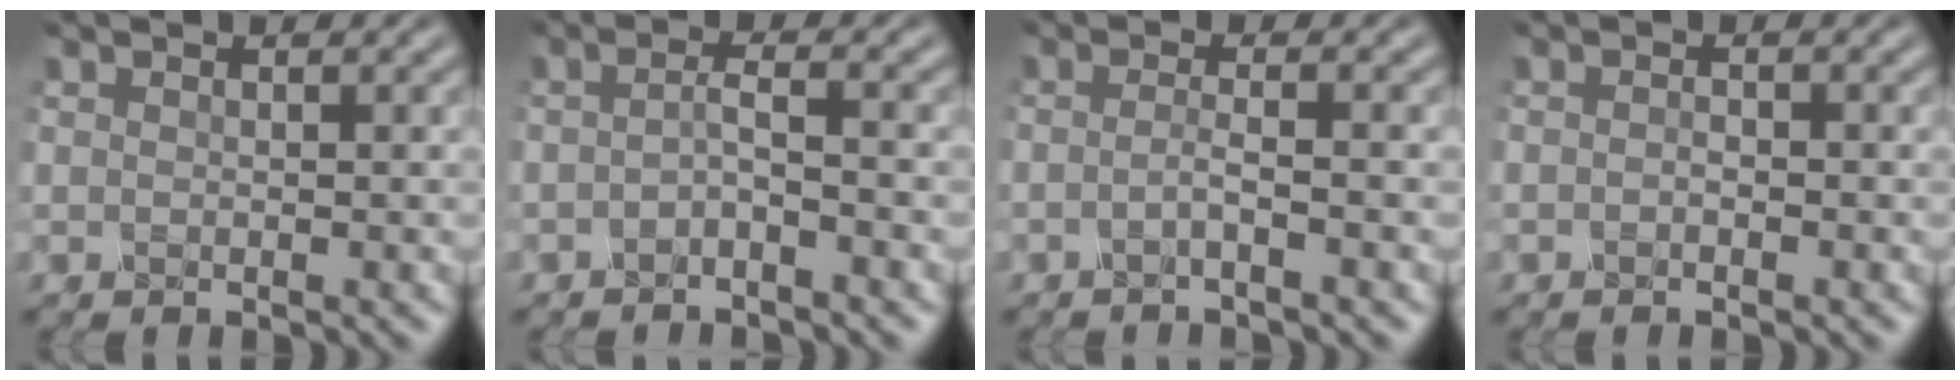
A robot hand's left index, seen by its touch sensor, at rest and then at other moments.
{"total": 1.8, "force": [-1.4, 0.1, 1.1], "torque": [-0.024, 0.000, -0.031]}
{"total": 1.6, "force": [-1.3, 0.2, 1.0], "torque": [-0.015, -0.002, -0.032]}
{"total": 0.9, "force": [-0.8, 0.3, 0.3], "torque": [-0.007, 0.001, -0.018]}